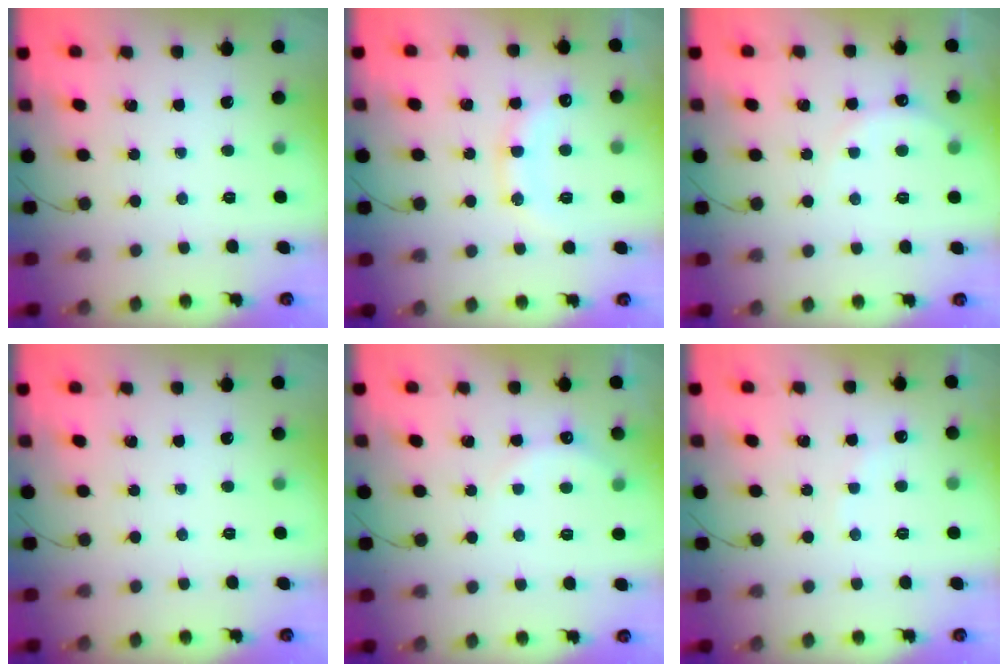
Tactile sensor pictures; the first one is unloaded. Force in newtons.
{"total": 12.6, "press": 12.6, "slide": 0.9}
{"total": 6.3, "press": 6.2, "slide": 1.3}
{"total": 0.0}
{"total": 6.2, "press": 6.1, "slide": 1.3}
{"total": 5.8, "press": 5.7, "slide": 1.0}